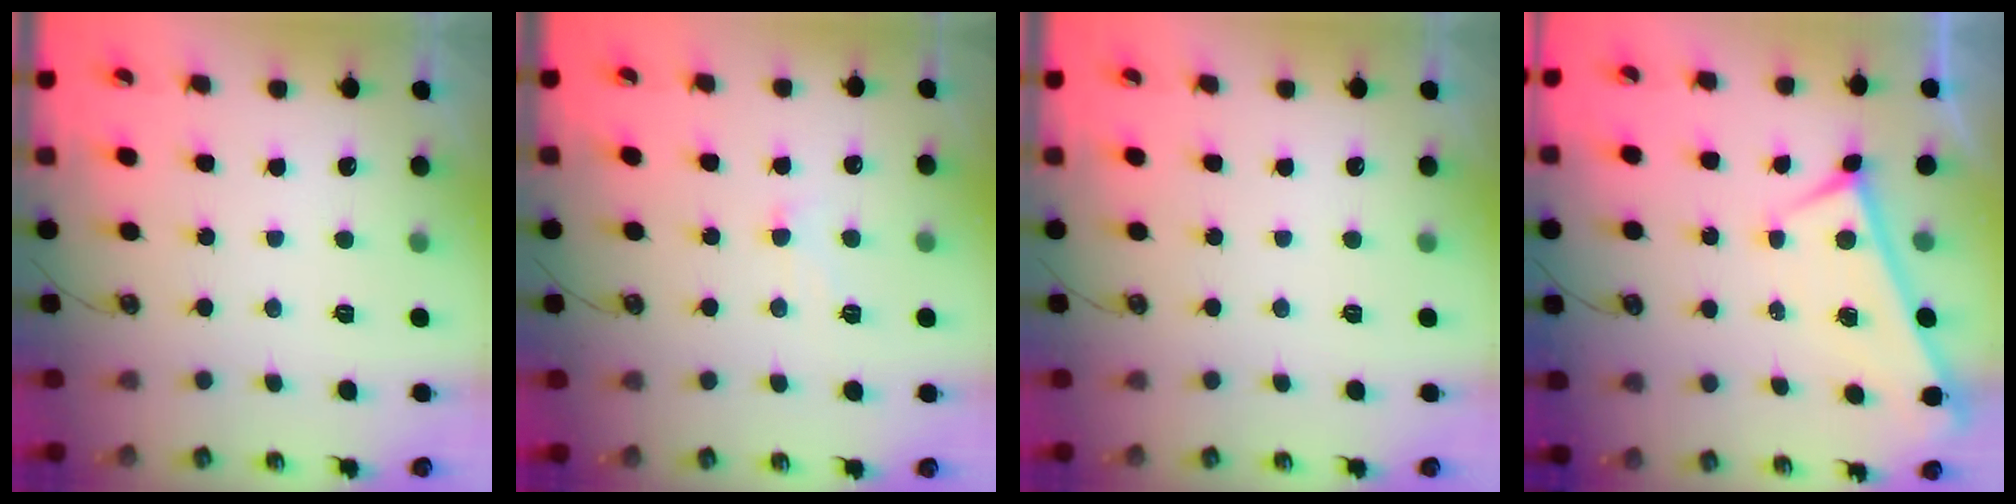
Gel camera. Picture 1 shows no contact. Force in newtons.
{"total": 4.1, "press": 4.0, "slide": 0.7}
{"total": 0.0}
{"total": 0.0}